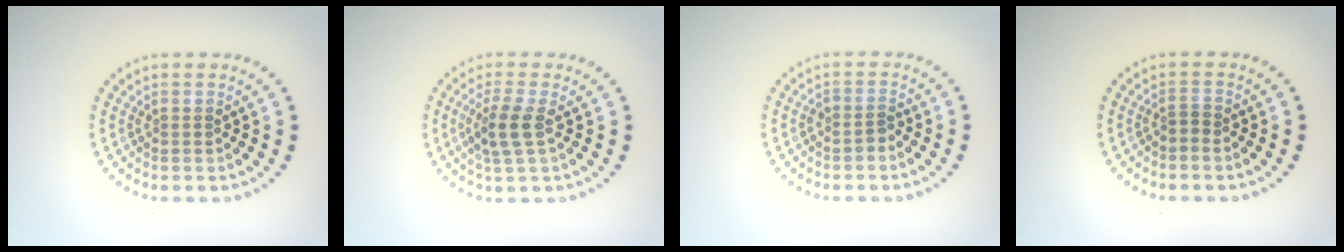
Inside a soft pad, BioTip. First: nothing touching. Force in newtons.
{"total": 2.8, "press": 2.5, "slide": 1.1}
{"total": 1.1, "press": 0.9, "slide": 0.7}
{"total": 0.8, "press": 0.5, "slide": 0.7}